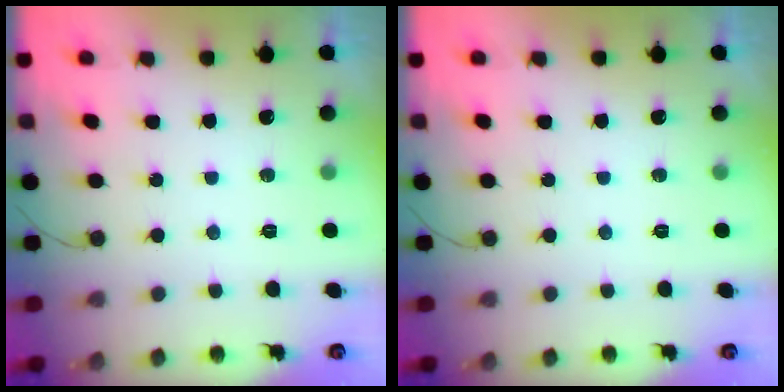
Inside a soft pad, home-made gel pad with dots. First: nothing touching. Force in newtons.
{"total": 0.0}